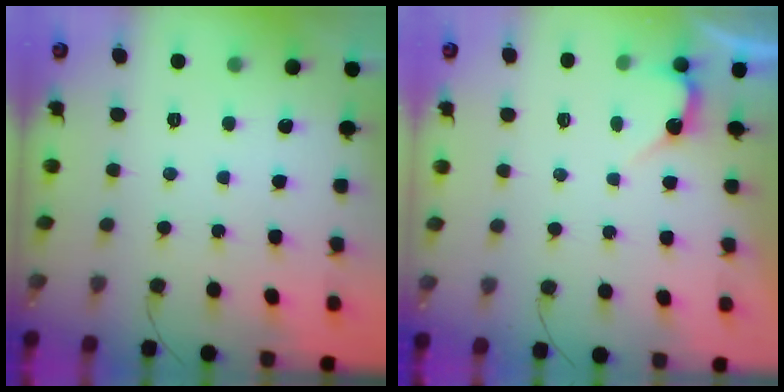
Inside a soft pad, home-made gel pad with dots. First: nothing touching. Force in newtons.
{"total": 2.8, "press": 2.8, "slide": 0.2}